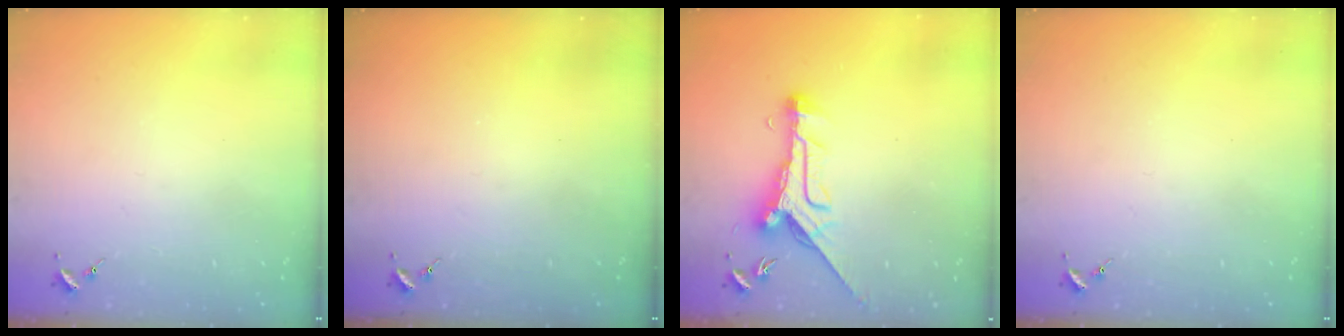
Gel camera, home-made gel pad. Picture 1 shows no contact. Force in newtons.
{"total": 0.0}
{"total": 12.2, "press": 12.1, "slide": 1.2}
{"total": 0.0}